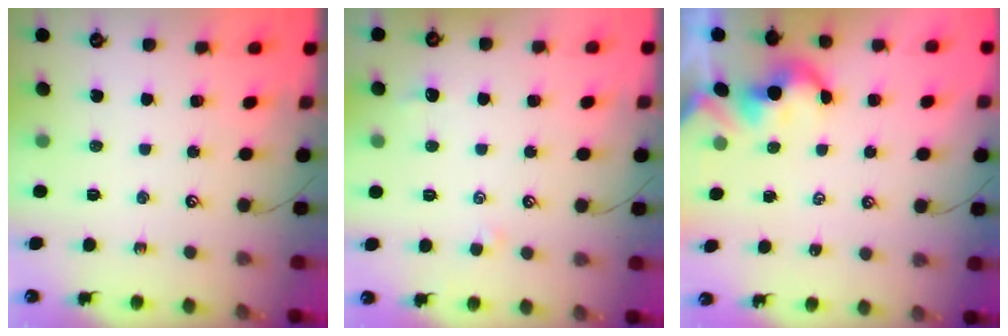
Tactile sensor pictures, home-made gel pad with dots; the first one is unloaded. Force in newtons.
{"total": 1.0, "press": 0.8, "slide": 0.5}
{"total": 2.4, "press": 2.3, "slide": 0.3}